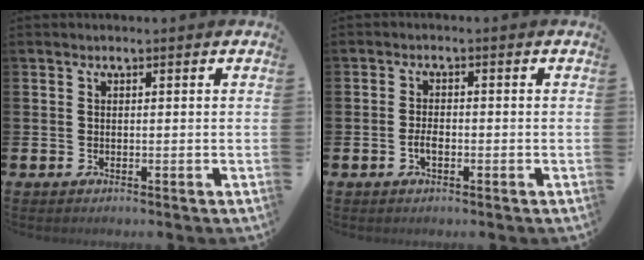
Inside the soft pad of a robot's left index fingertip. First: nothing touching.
{"total": 2.1, "force": [-0.7, 1.0, 1.7], "torque": [-0.031, 0.002, -0.014]}